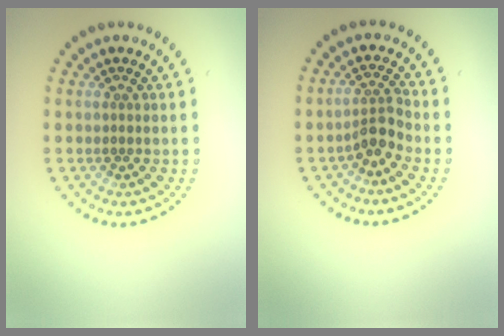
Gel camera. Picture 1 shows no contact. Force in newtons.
{"total": 2.3, "press": 1.8, "slide": 1.5}